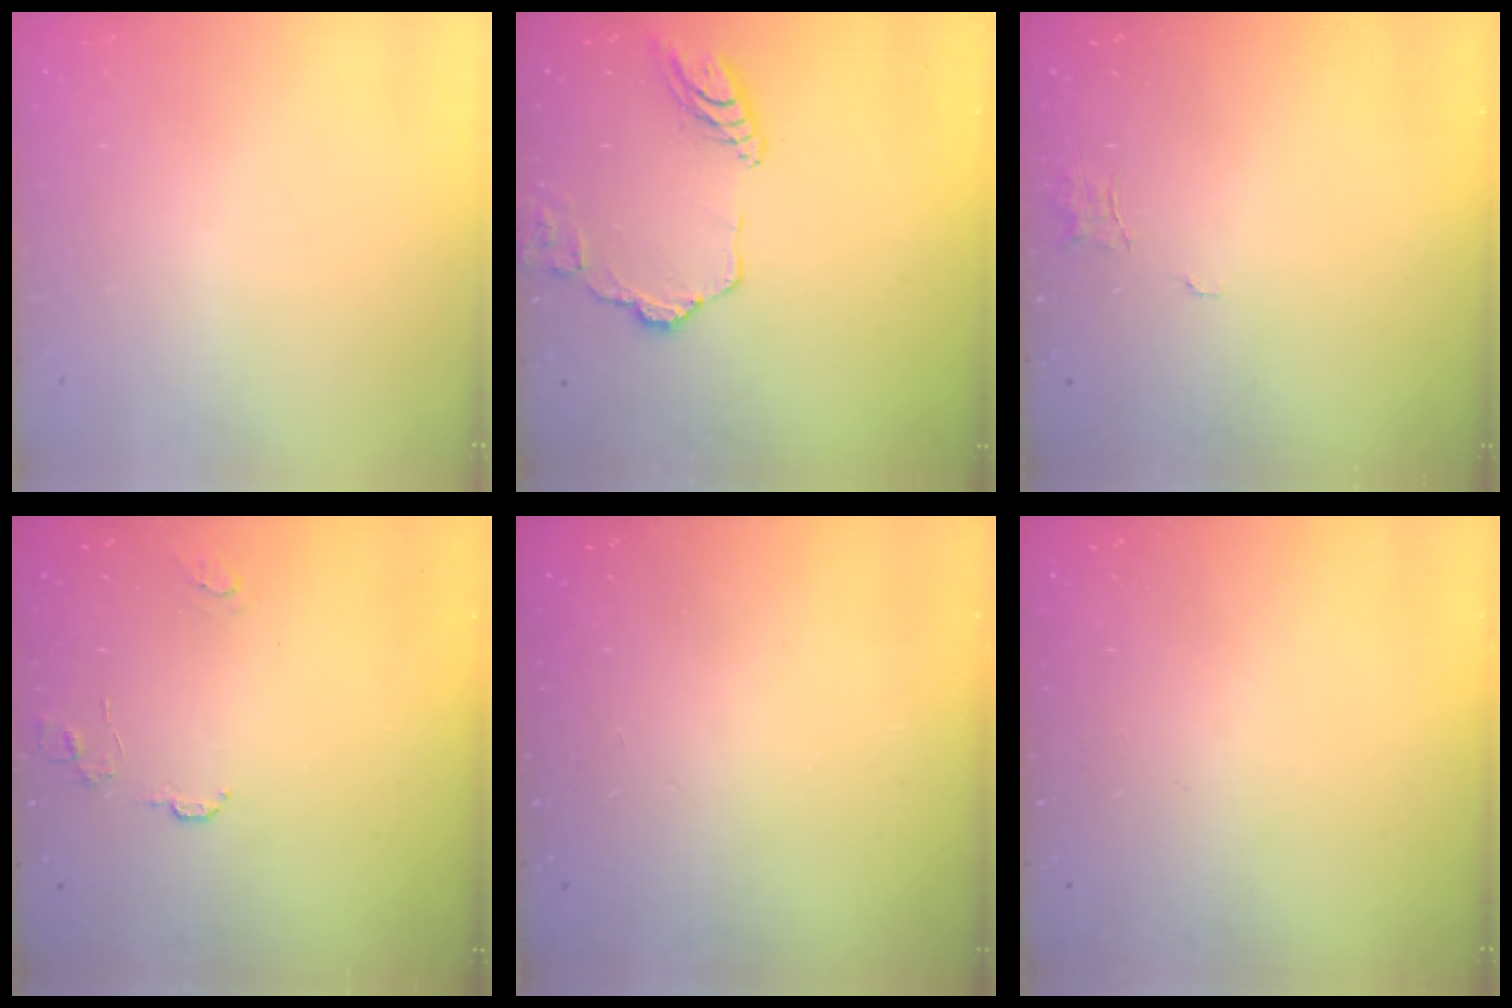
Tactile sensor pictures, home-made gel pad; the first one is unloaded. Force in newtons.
{"total": 13.1, "press": 13.0, "slide": 1.4}
{"total": 4.5, "press": 4.5, "slide": 0.3}
{"total": 7.5, "press": 7.5, "slide": 0.6}
{"total": 0.0}
{"total": 0.0}